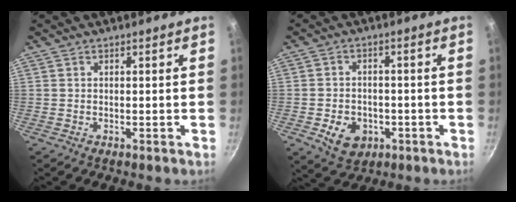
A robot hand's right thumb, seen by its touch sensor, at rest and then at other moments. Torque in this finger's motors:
{"motor_torque": [-0.26, 0.41, 0.34, 0.41, 0.02]}